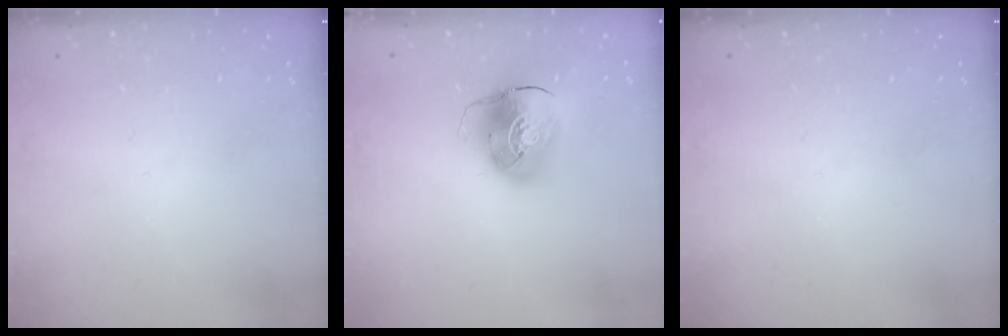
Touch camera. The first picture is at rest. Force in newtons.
{"total": 11.2, "press": 11.0, "slide": 1.9}
{"total": 0.0}